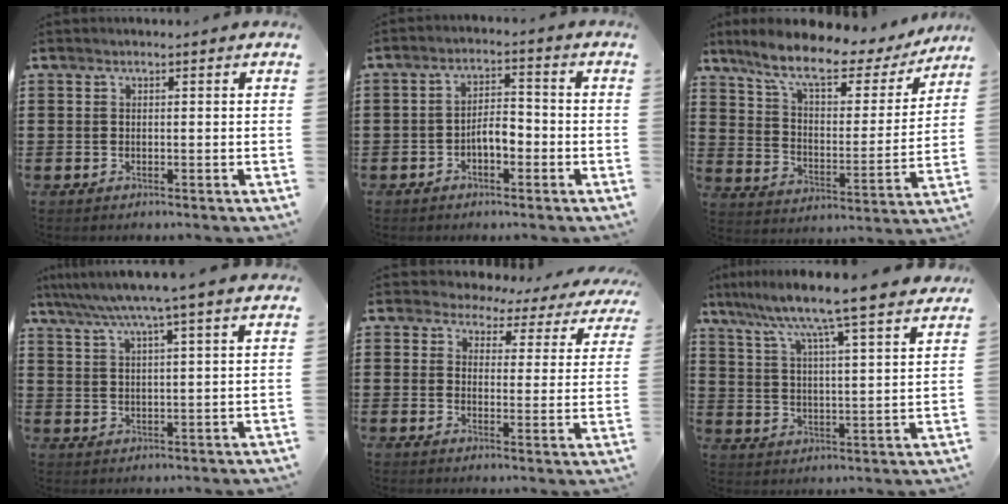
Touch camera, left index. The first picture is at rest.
{"total": 4.0, "force": [-1.7, 1.7, 3.1], "torque": [-0.062, 0.007, -0.037]}
{"total": 10.0, "force": [7.8, 2.2, 5.9], "torque": [-0.136, -0.040, 0.129]}
{"total": 5.8, "force": [4.6, -0.8, 3.5], "torque": [-0.082, -0.019, 0.076]}
{"total": 3.7, "force": [3.4, 1.3, 0.6], "torque": [-0.034, -0.021, 0.056]}
{"total": 7.5, "force": [6.7, -1.3, 3.1], "torque": [-0.088, -0.053, 0.106]}